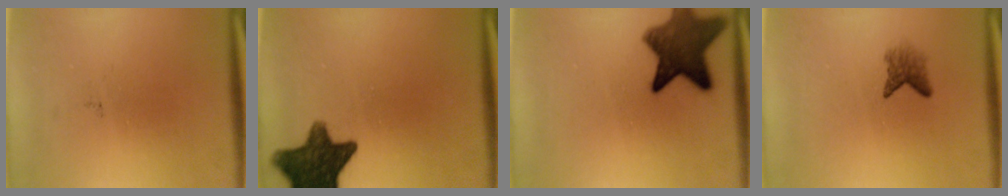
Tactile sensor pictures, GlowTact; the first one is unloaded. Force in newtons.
{"total": 12.8}
{"total": 9.8}
{"total": 2.2}